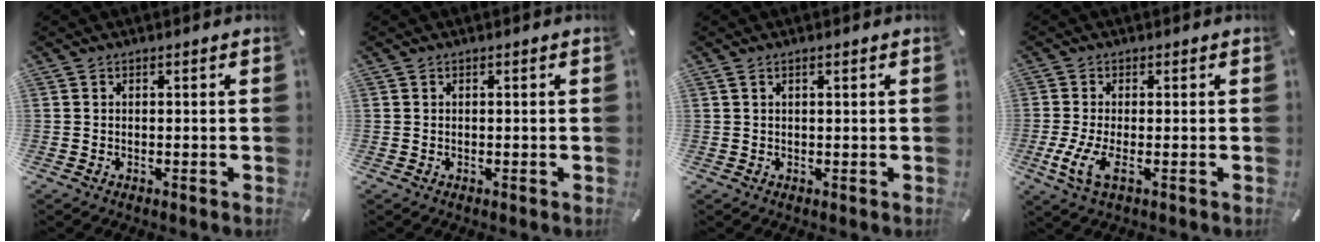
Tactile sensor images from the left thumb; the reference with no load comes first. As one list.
[{"total": 0.0}, {"total": 1.0, "force": [0.4, 0.2, 0.9], "torque": [-0.015, 0.001, 0.006]}, {"total": 6.2, "force": [-1.2, 1.8, 5.8], "torque": [-0.145, -0.023, -0.026]}]